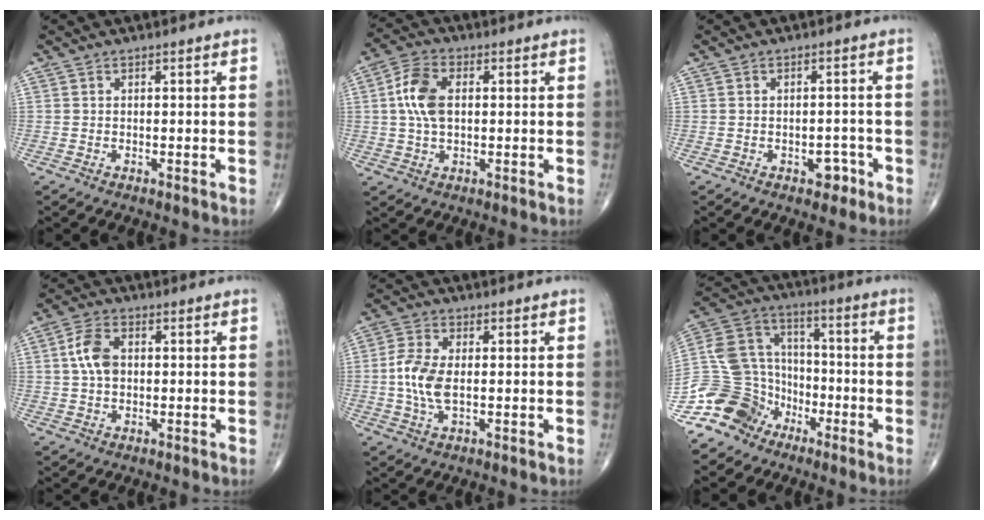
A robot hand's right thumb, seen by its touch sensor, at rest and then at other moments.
{"total": 7.9, "force": [0.9, 4.6, 6.4], "torque": [-0.130, 0.012, 0.015]}
{"total": 3.0, "force": [-1.5, 2.0, 1.6], "torque": [-0.007, 0.011, -0.018]}
{"total": 5.9, "force": [0.8, 3.8, 4.5], "torque": [-0.087, 0.009, 0.009]}
{"total": 7.2, "force": [-0.1, 3.6, 6.2], "torque": [-0.143, 0.001, -0.006]}
{"total": 12.1, "force": [-7.5, 9.1, 2.6], "torque": [-0.019, 0.078, -0.151]}